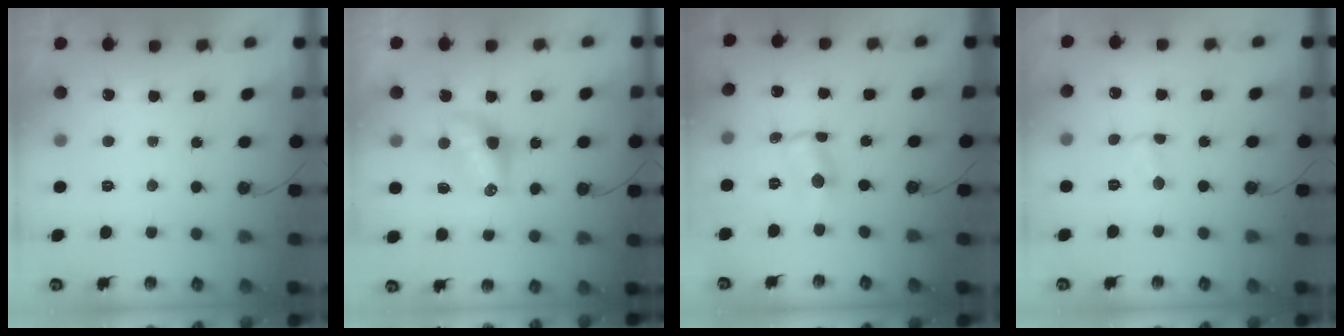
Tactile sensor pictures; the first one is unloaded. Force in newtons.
{"total": 9.8, "press": 8.8, "slide": 4.4}
{"total": 0.8, "press": 0.6, "slide": 0.5}
{"total": 3.3, "press": 3.3, "slide": 0.4}